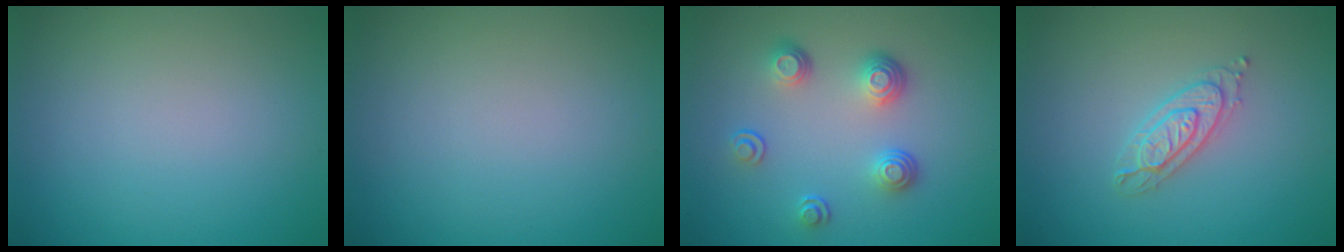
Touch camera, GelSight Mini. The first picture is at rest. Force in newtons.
{"total": 0.0}
{"total": 3.4, "press": 2.5, "slide": 2.3}
{"total": 2.3, "press": 2.3, "slide": 0.4}